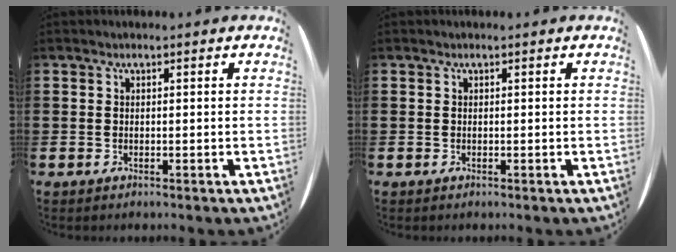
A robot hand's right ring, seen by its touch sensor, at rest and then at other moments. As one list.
[{"total": 0.0}]